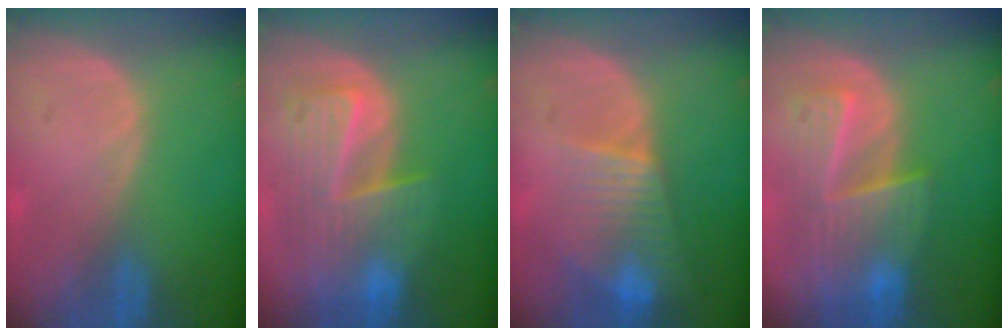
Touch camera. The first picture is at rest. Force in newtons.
{"total": 10.2, "press": 8.8, "slide": 5.0}
{"total": 8.0, "press": 6.9, "slide": 4.1}
{"total": 9.5, "press": 8.4, "slide": 4.5}